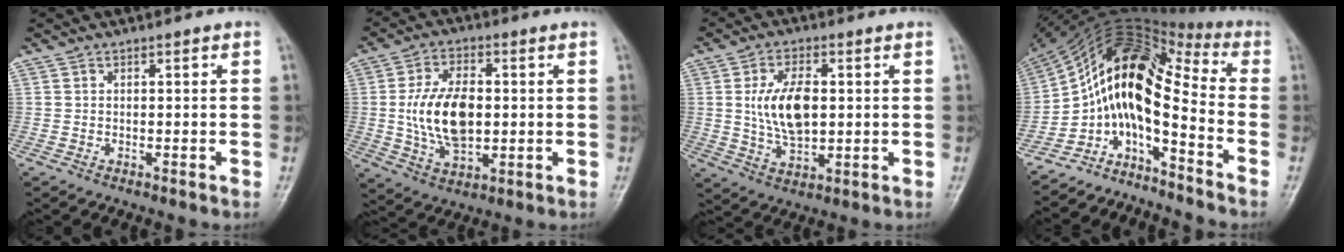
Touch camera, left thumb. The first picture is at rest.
{"total": 12.8, "force": [0.4, 7.3, 10.5], "torque": [-0.186, 0.000, 0.015]}
{"total": 10.1, "force": [1.3, 5.3, 8.5], "torque": [-0.151, -0.006, 0.031]}
{"total": 14.6, "force": [-5.6, 6.0, 12.1], "torque": [-0.207, 0.106, -0.108]}